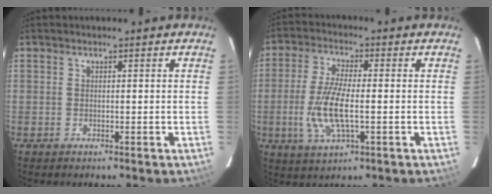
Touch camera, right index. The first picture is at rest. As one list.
[{"total": 9.7, "force": [-1.8, 2.9, 9.1], "torque": [-0.190, -0.008, -0.035]}]